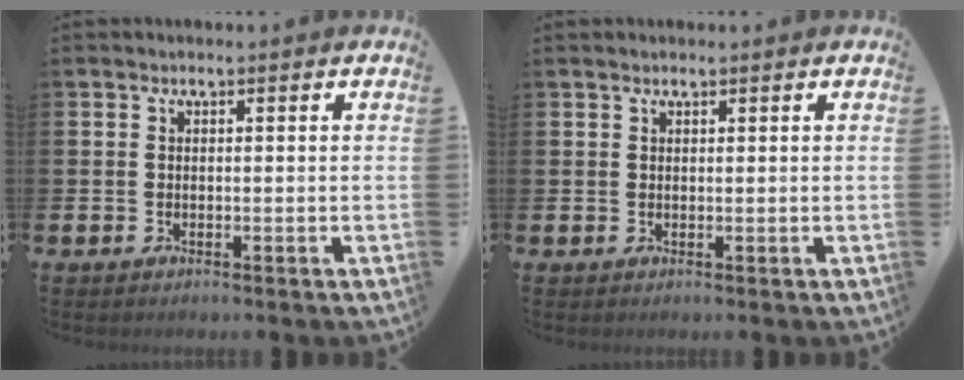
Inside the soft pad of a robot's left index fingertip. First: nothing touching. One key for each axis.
{"total": 0.8, "fx": 0.7, "fy": 0.1, "fz": 0.3, "tx": 0.007, "ty": -0.004, "tz": 0.011}